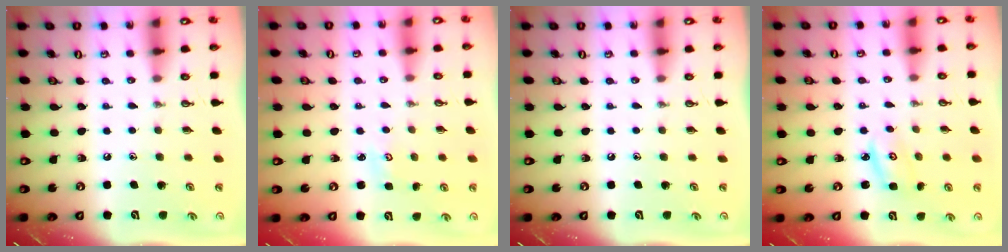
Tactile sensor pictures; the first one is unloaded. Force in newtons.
{"total": 2.0, "press": 2.0, "slide": 0.3}
{"total": 0.0}
{"total": 2.8, "press": 2.8, "slide": 0.2}